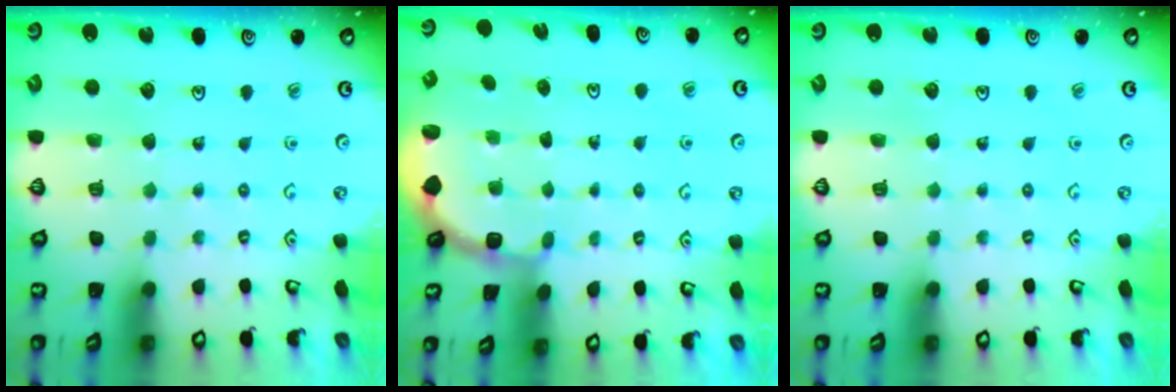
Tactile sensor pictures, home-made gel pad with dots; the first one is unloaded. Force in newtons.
{"total": 1.8, "press": 1.6, "slide": 0.7}
{"total": 0.0}